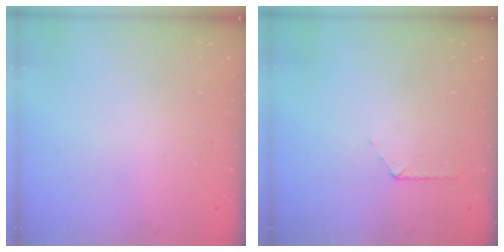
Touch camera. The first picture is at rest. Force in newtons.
{"total": 6.9, "press": 6.9, "slide": 0.6}